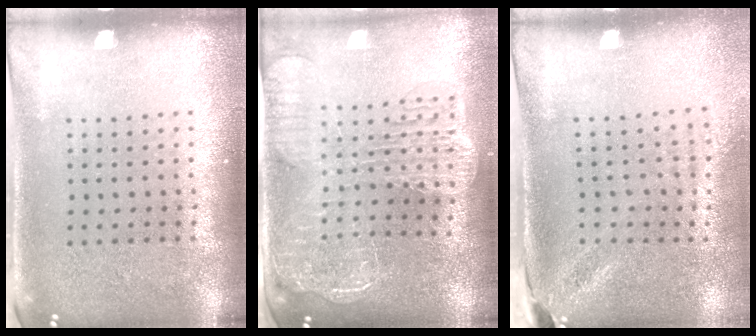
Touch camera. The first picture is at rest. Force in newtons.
{"total": 2.8, "press": 2.4, "slide": 1.6}
{"total": 2.0, "press": 1.6, "slide": 1.2}